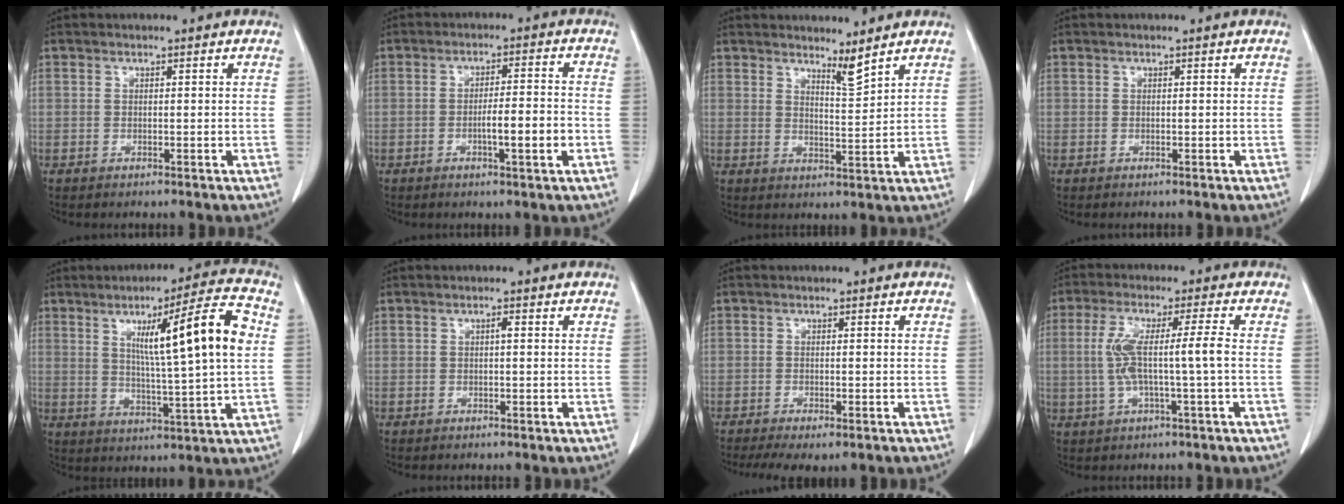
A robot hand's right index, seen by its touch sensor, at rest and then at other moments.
{"total": 5.7, "force": [-1.9, 0.3, 5.4], "torque": [-0.086, 0.002, -0.028]}
{"total": 3.1, "force": [2.8, -0.4, 1.2], "torque": [-0.027, -0.018, 0.054]}
{"total": 0.0}
{"total": 14.7, "force": [3.3, -0.6, 14.3], "torque": [-0.221, 0.008, 0.051]}
{"total": 0.7, "force": [0.1, 0.1, 0.7], "torque": [-0.013, 0.002, 0.000]}
{"total": 7.6, "force": [-5.9, 1.9, 4.5], "torque": [-0.062, -0.008, -0.084]}
{"total": 7.4, "force": [-0.4, -0.1, 7.4], "torque": [-0.152, 0.014, -0.006]}